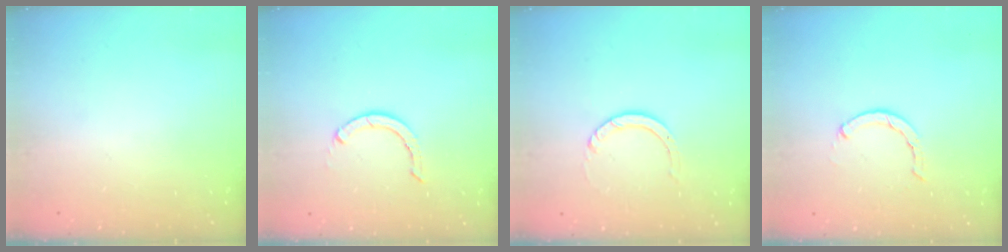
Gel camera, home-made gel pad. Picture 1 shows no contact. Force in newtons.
{"total": 2.9, "press": 2.9, "slide": 0.1}
{"total": 4.0, "press": 4.0, "slide": 0.2}
{"total": 1.5, "press": 1.5, "slide": 0.2}